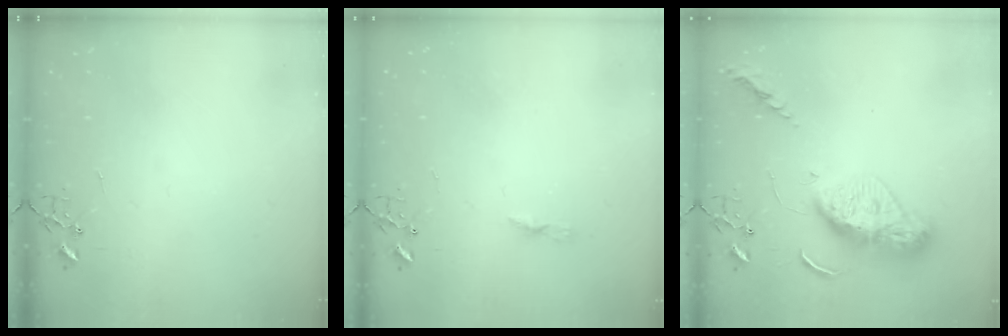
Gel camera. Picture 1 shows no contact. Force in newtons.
{"total": 3.9, "press": 3.9, "slide": 0.5}
{"total": 13.5, "press": 13.5, "slide": 1.2}